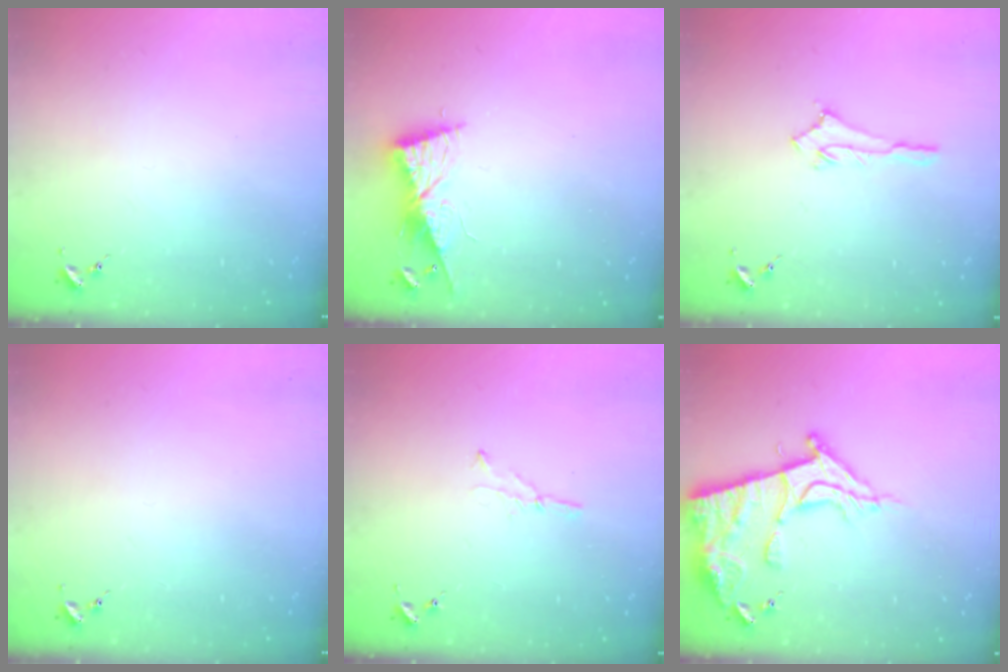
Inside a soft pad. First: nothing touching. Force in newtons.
{"total": 8.5, "press": 8.5, "slide": 0.7}
{"total": 2.8, "press": 2.8, "slide": 0.2}
{"total": 0.0}
{"total": 2.8, "press": 2.8, "slide": 0.3}
{"total": 14.9, "press": 14.9, "slide": 1.5}